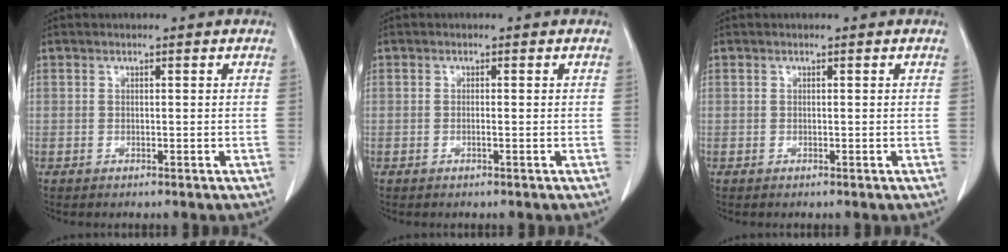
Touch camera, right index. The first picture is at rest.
{"total": 0.6, "force": [-0.2, 0.0, 0.6], "torque": [-0.011, 0.001, -0.004]}
{"total": 0.0}